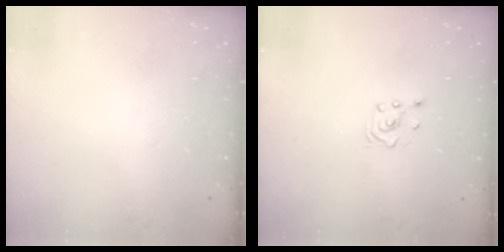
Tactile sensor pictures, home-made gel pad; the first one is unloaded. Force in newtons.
{"total": 2.8, "press": 2.6, "slide": 1.1}